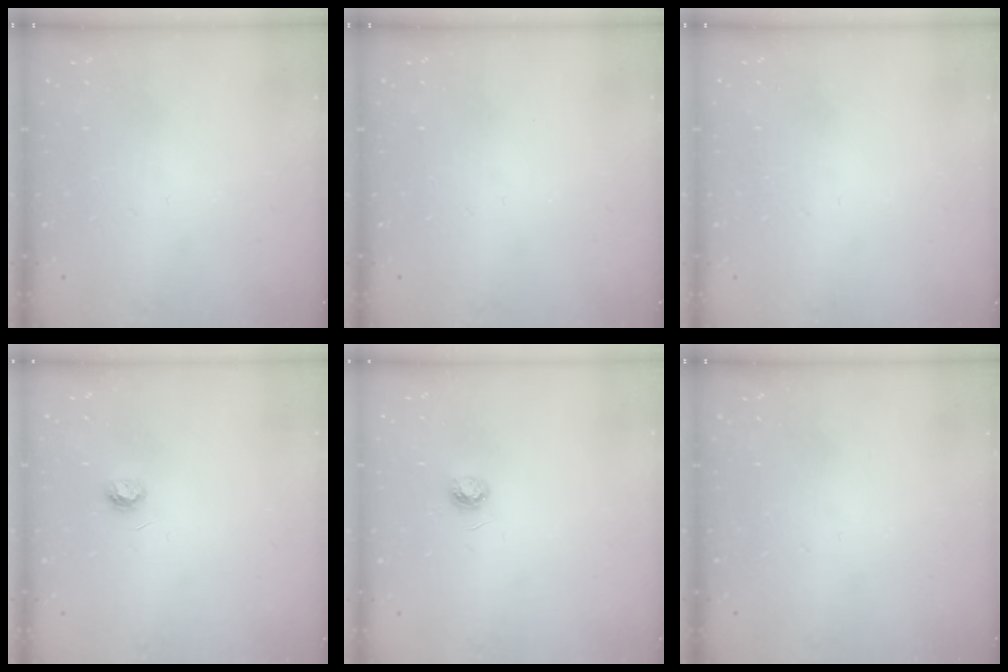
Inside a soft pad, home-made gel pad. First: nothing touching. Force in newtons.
{"total": 0.0}
{"total": 0.9, "press": 0.9, "slide": 0.1}
{"total": 3.8, "press": 3.8, "slide": 0.5}
{"total": 3.9, "press": 3.9, "slide": 0.4}
{"total": 0.0}